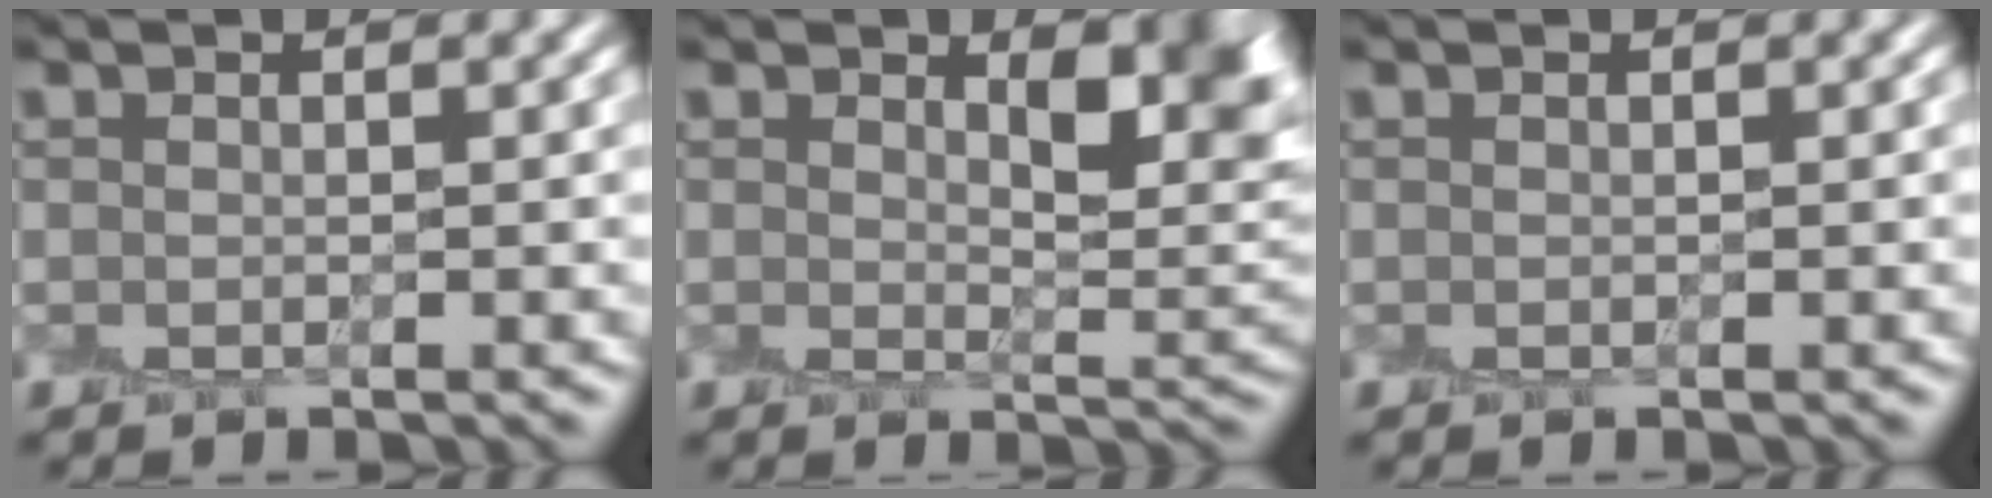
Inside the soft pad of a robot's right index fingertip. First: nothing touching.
{"total": 4.5, "force": [1.8, 2.0, 3.5], "torque": [-0.047, -0.008, 0.026]}
{"total": 0.0}